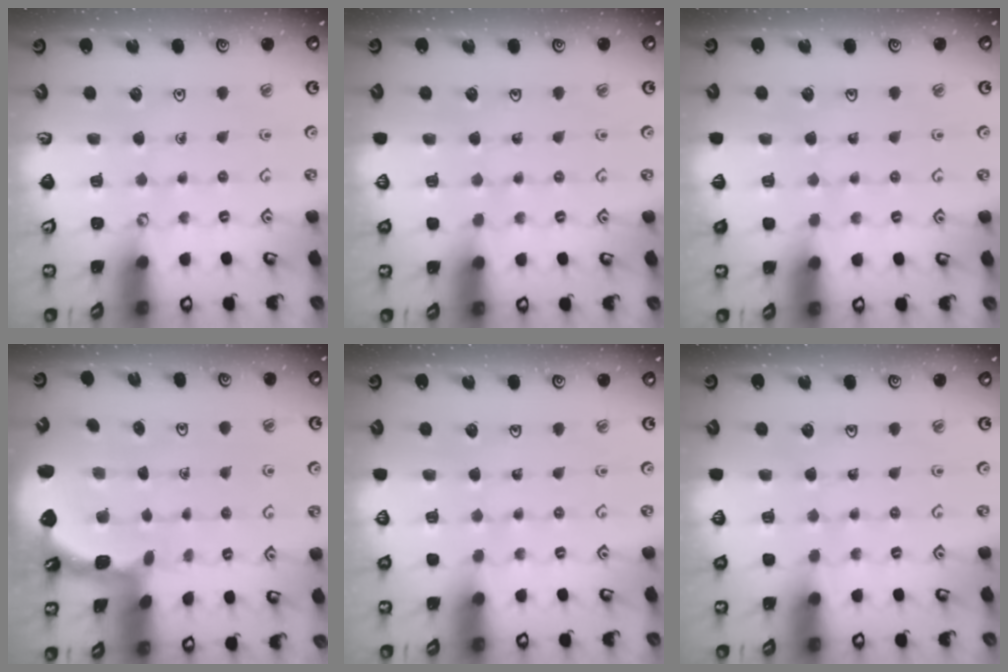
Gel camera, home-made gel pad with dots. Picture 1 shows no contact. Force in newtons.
{"total": 0.0}
{"total": 0.0}
{"total": 1.7, "press": 1.7, "slide": 0.2}
{"total": 0.0}
{"total": 0.0}